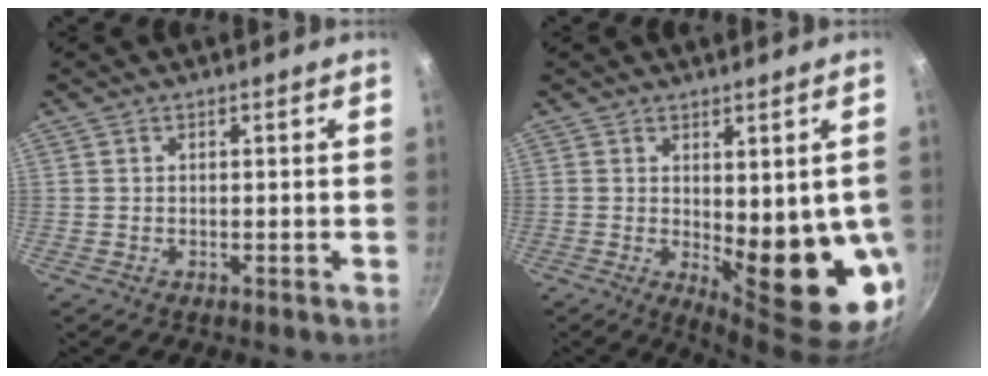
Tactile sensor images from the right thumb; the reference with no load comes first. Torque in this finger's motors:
{"motor_torque": [-0.19, 1.60, 1.74, -0.14, 0.36]}